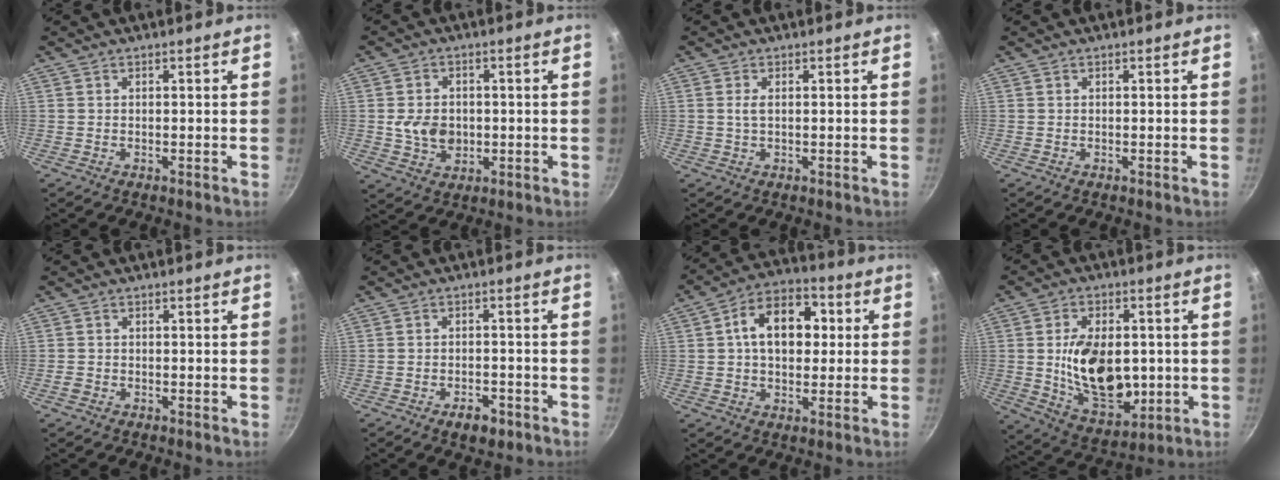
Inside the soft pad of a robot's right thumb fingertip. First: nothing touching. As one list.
[{"total": 6.9, "force": [-0.3, 5.4, 4.3], "torque": [-0.059, 0.000, -0.001]}, {"total": 1.6, "force": [0.2, 0.6, 1.5], "torque": [-0.032, 0.000, 0.005]}, {"total": 0.0}, {"total": 1.2, "force": [-0.6, 0.9, 0.5], "torque": [-0.010, 0.003, -0.012]}, {"total": 4.5, "force": [-2.6, 2.4, 2.7], "torque": [-0.032, 0.020, -0.035]}, {"total": 13.4, "force": [2.0, 9.1, 9.6], "torque": [-0.106, 0.021, 0.015]}, {"total": 17.0, "force": [-0.1, 10.8, 13.1], "torque": [-0.188, -0.014, 0.012]}]